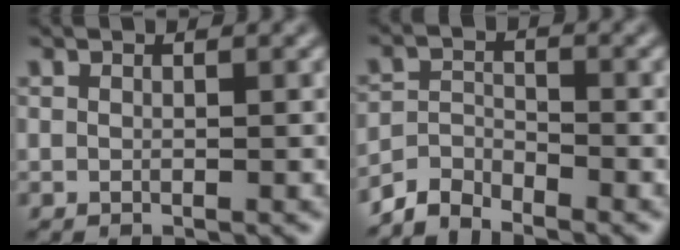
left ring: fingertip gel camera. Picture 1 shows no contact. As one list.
[{"total": 3.1, "force": [-2.9, 0.9, 0.5], "torque": [-0.007, 0.004, -0.067]}]